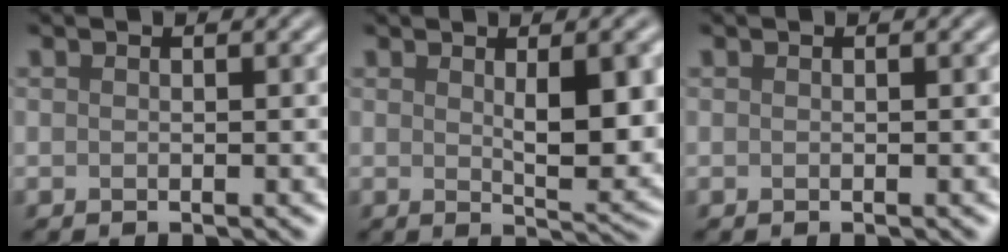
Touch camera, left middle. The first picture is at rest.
{"total": 5.7, "force": [1.0, 1.7, 5.3], "torque": [-0.078, -0.006, 0.023]}
{"total": 0.0}